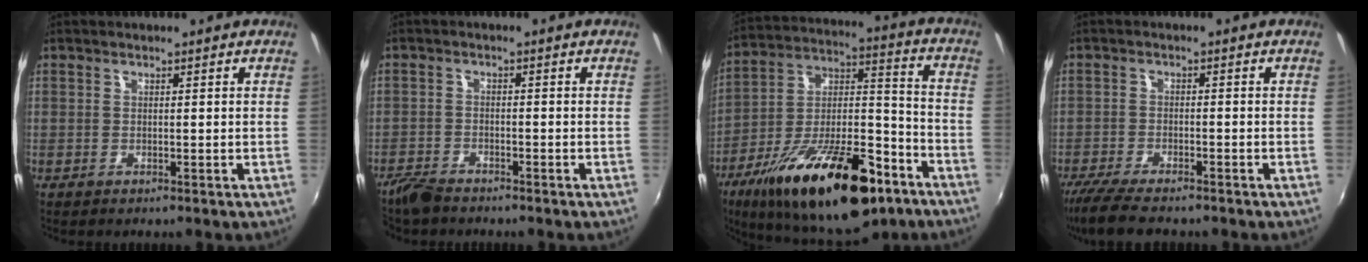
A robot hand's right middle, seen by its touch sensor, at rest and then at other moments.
{"total": 4.1, "force": [-3.8, 1.2, 1.1], "torque": [-0.040, -0.009, -0.076]}
{"total": 28.3, "force": [-16.1, 10.6, 20.7], "torque": [-0.346, -0.014, -0.250]}
{"total": 9.4, "force": [-7.9, 1.9, 4.7], "torque": [-0.114, -0.033, -0.137]}